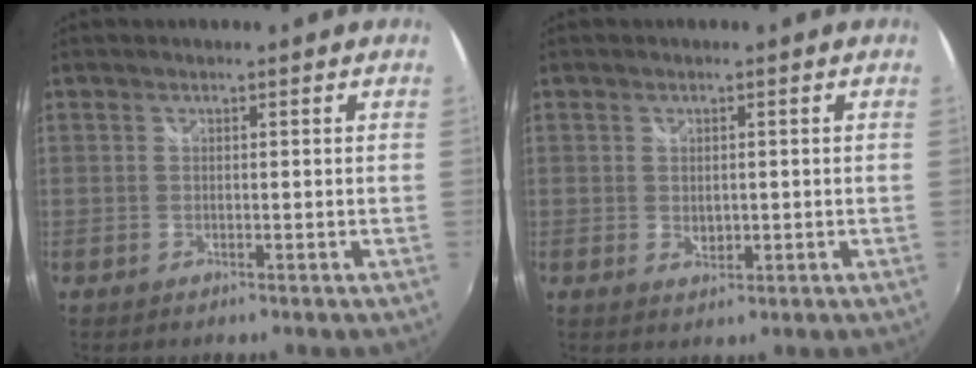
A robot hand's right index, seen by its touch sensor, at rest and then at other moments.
{"total": 2.2, "force": [0.0, 1.7, 1.4], "torque": [-0.021, -0.003, 0.003]}